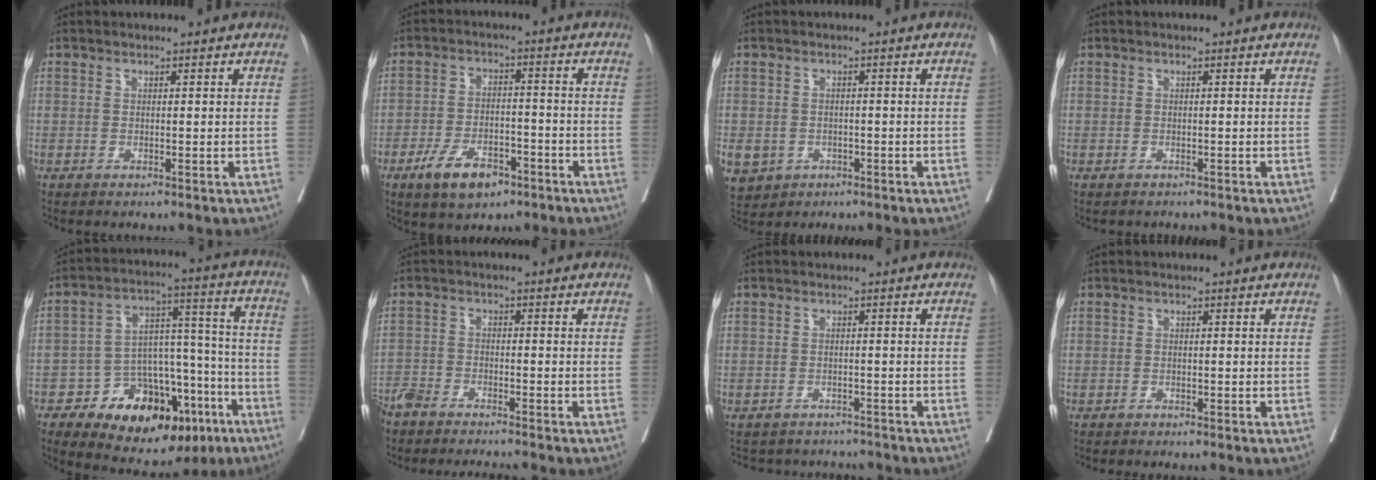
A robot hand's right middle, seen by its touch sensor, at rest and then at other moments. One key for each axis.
{"total": 8.2, "fx": -4.9, "fy": 3.9, "fz": 5.2, "tx": -0.096, "ty": 0.000, "tz": -0.083}
{"total": 13.1, "fx": -5.2, "fy": 10.8, "fz": 5.1, "tx": -0.158, "ty": -0.004, "tz": -0.067}
{"total": 1.1, "fx": -0.9, "fy": 0.5, "fz": 0.2, "tx": -0.011, "ty": 0.000, "tz": -0.015}
{"total": 20.2, "fx": -11.1, "fy": 10.2, "fz": 13.4, "tx": -0.164, "ty": 0.056, "tz": -0.158}
{"total": 8.4, "fx": -7.8, "fy": 0.5, "fz": 2.9, "tx": -0.040, "ty": -0.009, "tz": -0.130}
{"total": 6.5, "fx": -6.0, "fy": 2.4, "fz": -0.1, "tx": 0.006, "ty": 0.012, "tz": -0.076}
{"total": 0.9, "fx": -0.9, "fy": 0.0, "fz": 0.0, "tx": -0.002, "ty": -0.002, "tz": -0.018}